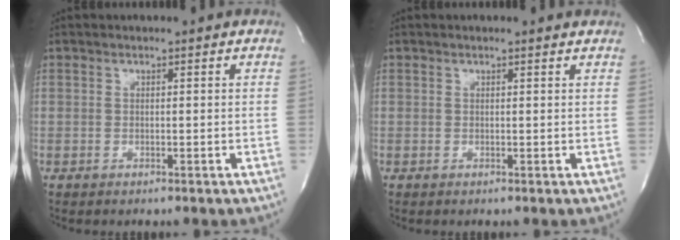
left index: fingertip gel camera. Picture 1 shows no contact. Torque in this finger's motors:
{"motor_torque": [0.26, -0.24, 0.08, -0.01]}